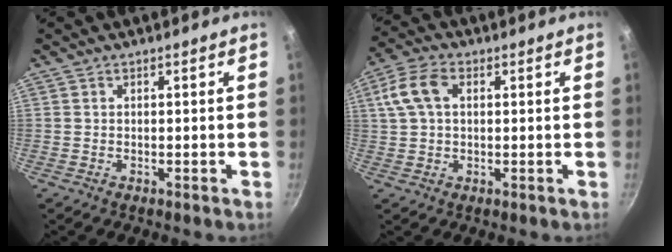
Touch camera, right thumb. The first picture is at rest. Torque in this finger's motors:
{"motor_torque": [-0.63, 0.76, 0.12, -0.04, 0.16]}